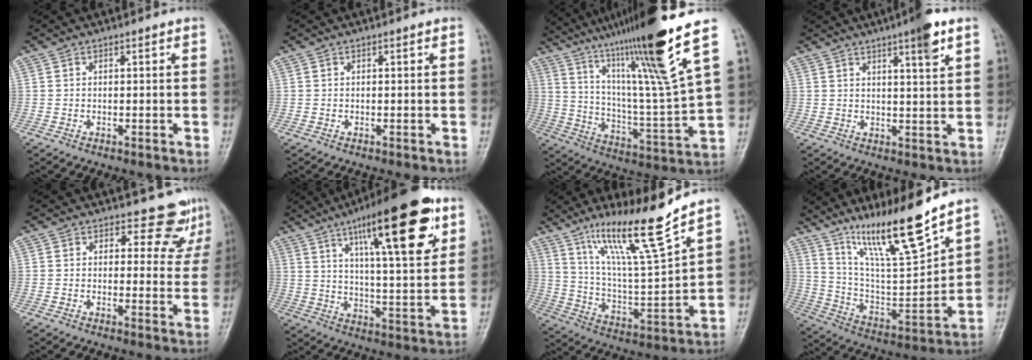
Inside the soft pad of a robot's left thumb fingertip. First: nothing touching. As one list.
[{"total": 0.0}, {"total": 23.5, "force": [14.9, 1.0, 18.2], "torque": [-0.288, -0.063, 0.257]}, {"total": 6.4, "force": [3.7, 0.6, 5.2], "torque": [-0.075, -0.016, 0.054]}, {"total": 6.4, "force": [5.3, 3.5, 1.0], "torque": [0.023, -0.036, 0.047]}, {"total": 22.3, "force": [11.2, 5.8, 18.4], "torque": [-0.252, -0.028, 0.172]}, {"total": 16.7, "force": [11.6, 0.9, 11.9], "torque": [-0.197, -0.069, 0.213]}, {"total": 18.1, "force": [13.1, 2.3, 12.3], "torque": [-0.192, -0.076, 0.242]}]